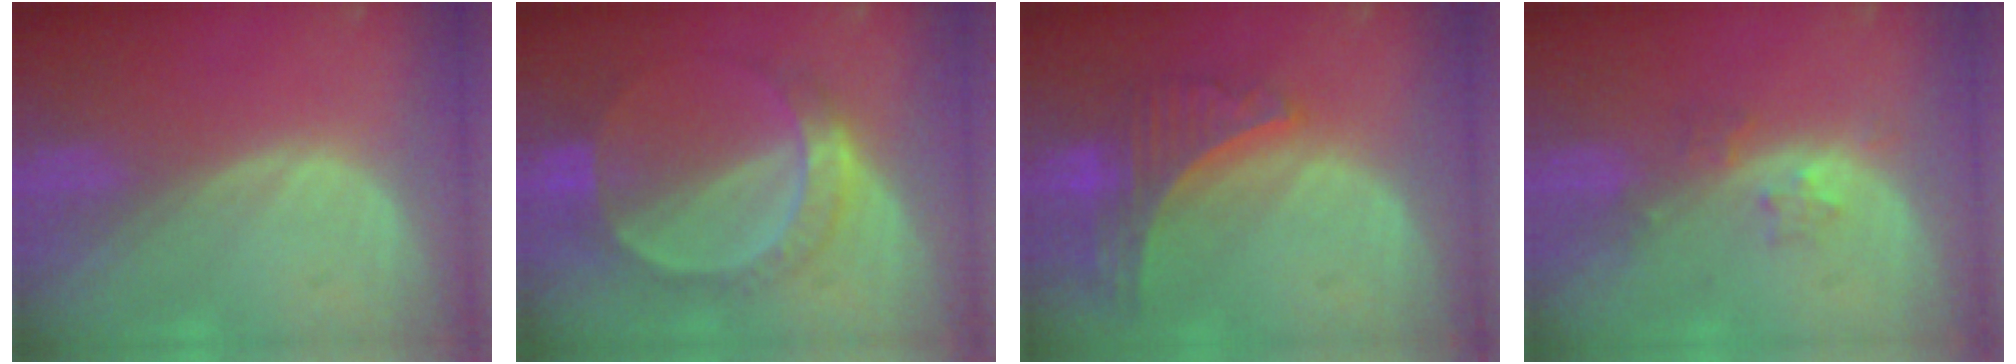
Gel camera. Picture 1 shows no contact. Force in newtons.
{"total": 6.8, "press": 6.5, "slide": 1.7}
{"total": 8.0, "press": 7.1, "slide": 3.8}
{"total": 2.6, "press": 2.6, "slide": 0.2}